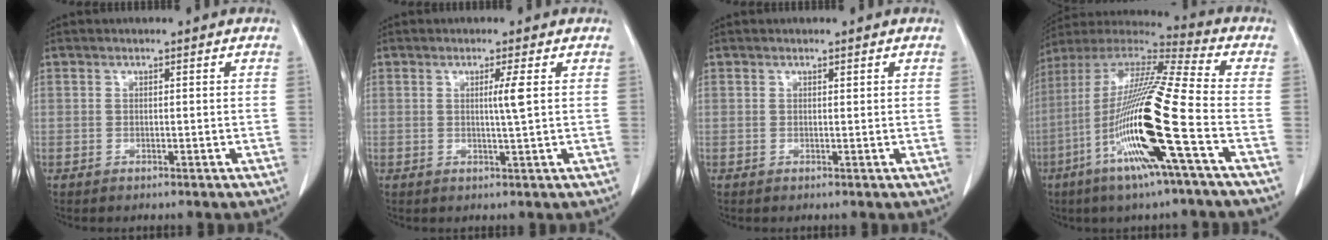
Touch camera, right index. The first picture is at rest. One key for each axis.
{"total": 2.5, "fx": 0.5, "fy": -0.7, "fz": 2.4, "tx": -0.043, "ty": -0.005, "tz": 0.008}
{"total": 0.0}
{"total": 20.9, "fx": -6.8, "fy": -0.3, "fz": 19.7, "tx": -0.407, "ty": -0.025, "tz": -0.140}